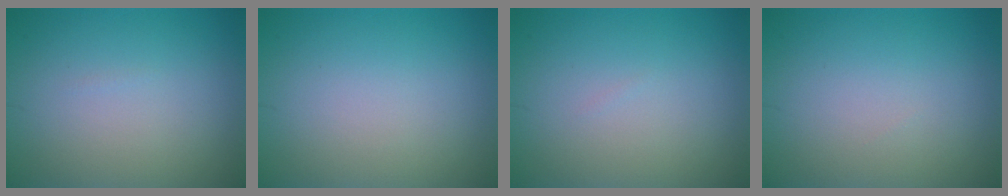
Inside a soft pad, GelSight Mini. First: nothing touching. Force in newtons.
{"total": 0.0}
{"total": 0.0}
{"total": 0.0}